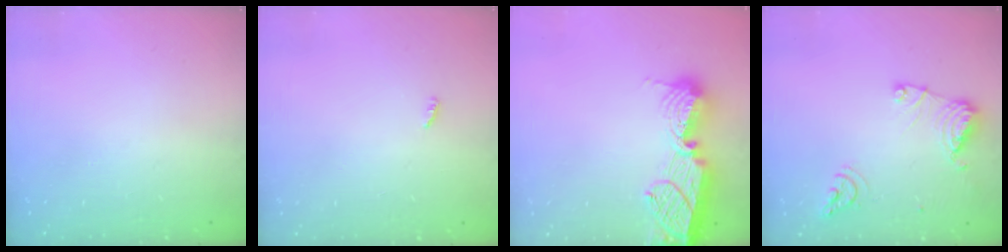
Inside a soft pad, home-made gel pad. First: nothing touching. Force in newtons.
{"total": 2.3, "press": 2.3, "slide": 0.2}
{"total": 15.2, "press": 15.1, "slide": 1.3}
{"total": 11.9, "press": 11.9, "slide": 1.3}